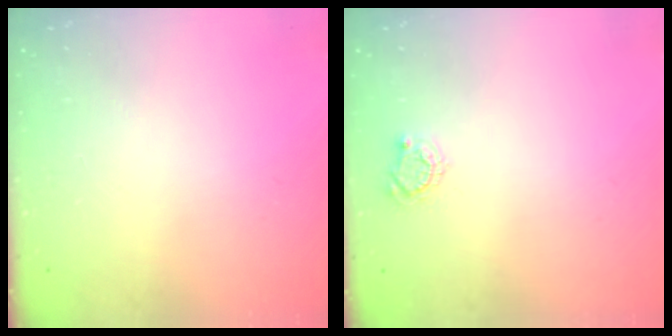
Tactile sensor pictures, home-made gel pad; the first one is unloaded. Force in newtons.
{"total": 3.8, "press": 3.8, "slide": 0.4}